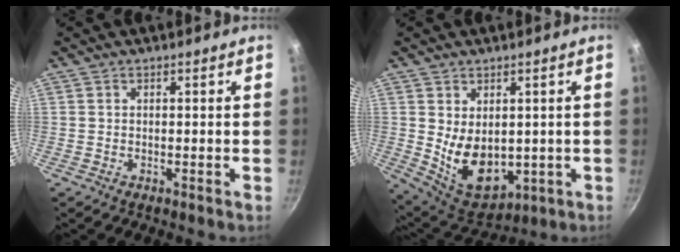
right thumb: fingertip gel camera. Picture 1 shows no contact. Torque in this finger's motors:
{"motor_torque": [-0.57, 0.72, 0.00, 0.43, 0.31]}